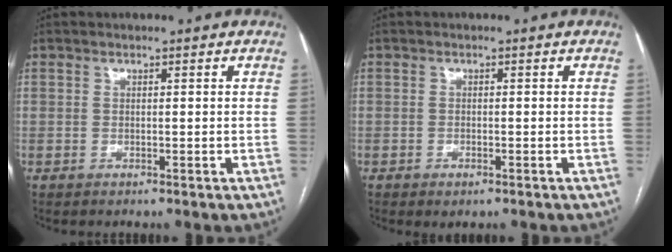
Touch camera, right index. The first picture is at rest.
{"total": 2.1, "force": [-1.3, 0.9, 1.5], "torque": [-0.021, -0.002, -0.011]}